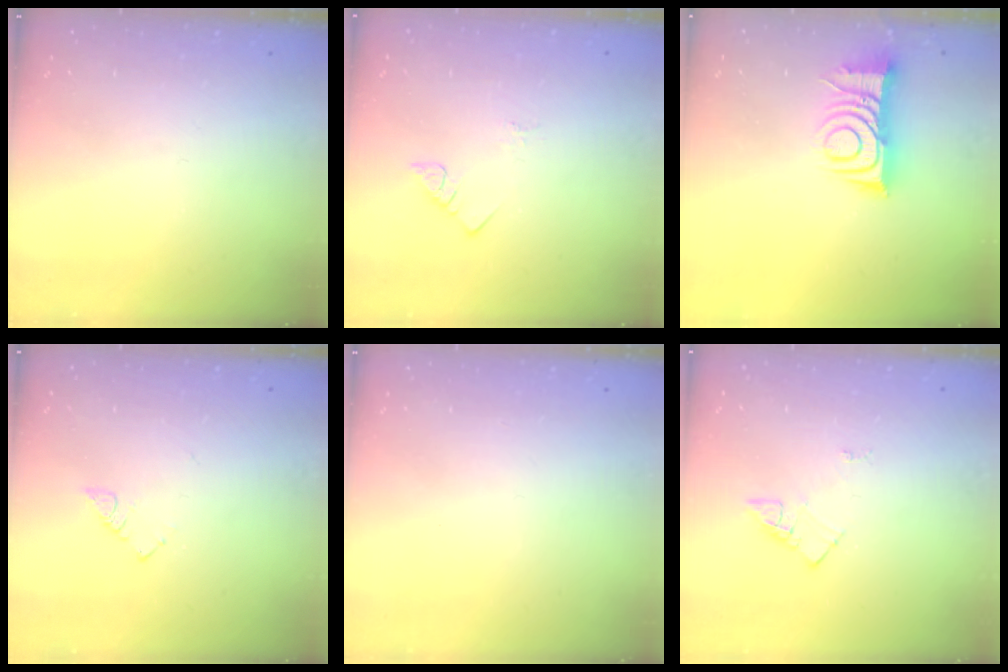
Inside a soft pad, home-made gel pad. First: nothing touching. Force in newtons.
{"total": 2.8, "press": 2.8, "slide": 0.4}
{"total": 9.6, "press": 9.6, "slide": 0.7}
{"total": 2.7, "press": 2.7, "slide": 0.4}
{"total": 1.5, "press": 1.5, "slide": 0.1}
{"total": 4.5, "press": 4.5, "slide": 0.5}